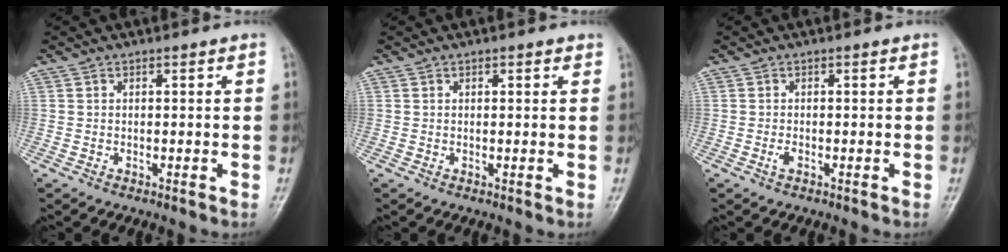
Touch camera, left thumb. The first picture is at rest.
{"total": 1.2, "force": [0.7, 0.5, 0.7], "torque": [-0.005, -0.001, 0.006]}
{"total": 1.1, "force": [-0.4, 0.5, 0.9], "torque": [-0.019, -0.002, -0.008]}